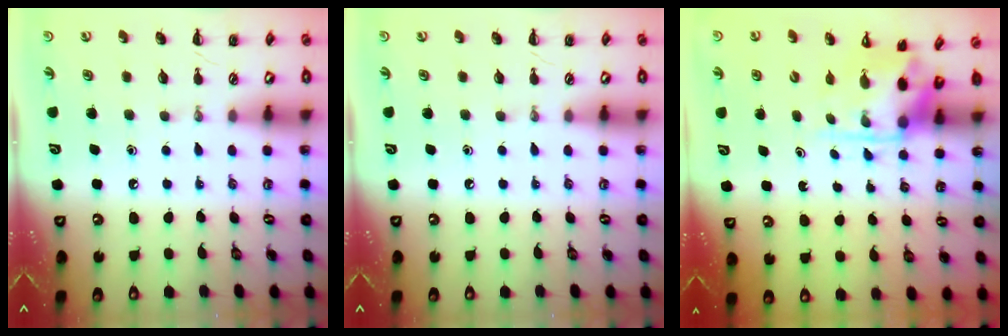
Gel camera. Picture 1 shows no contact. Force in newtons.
{"total": 0.0}
{"total": 3.2, "press": 3.2, "slide": 0.7}